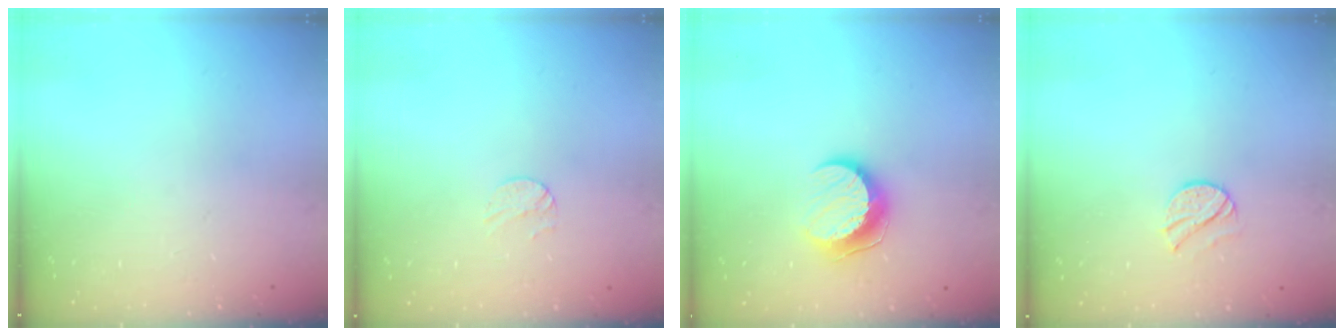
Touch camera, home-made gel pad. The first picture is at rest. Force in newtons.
{"total": 4.3, "press": 4.3, "slide": 0.4}
{"total": 9.9, "press": 9.9, "slide": 0.5}
{"total": 7.6, "press": 7.6, "slide": 0.4}